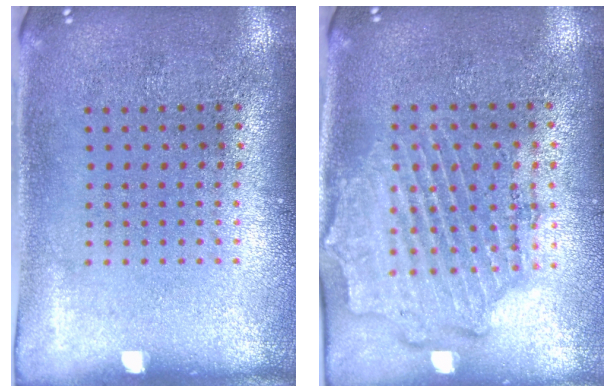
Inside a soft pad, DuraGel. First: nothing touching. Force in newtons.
{"total": 1.9, "press": 1.7, "slide": 0.8}